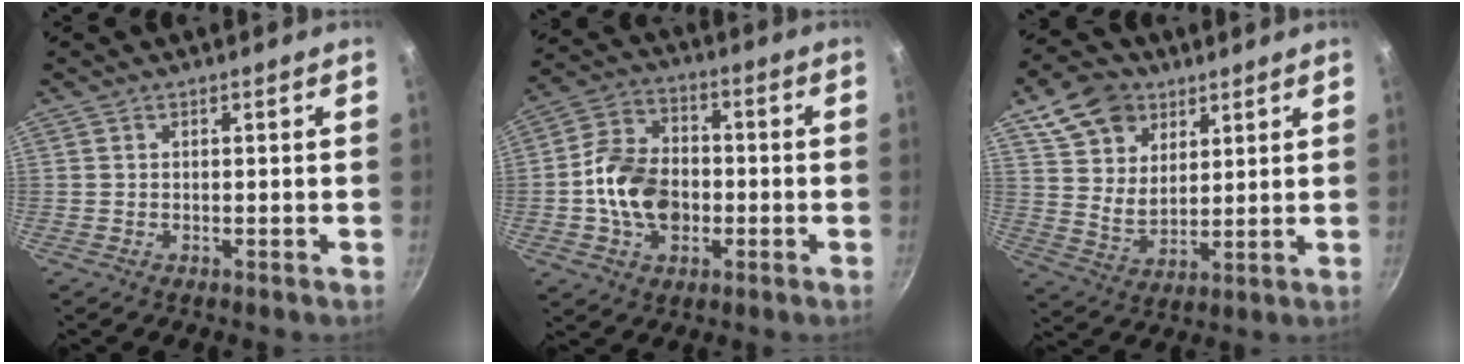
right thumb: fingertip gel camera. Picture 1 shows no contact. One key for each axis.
{"total": 12.8, "fx": -2.0, "fy": 9.3, "fz": 8.6, "tx": -0.132, "ty": 0.025, "tz": -0.045}
{"total": 12.6, "fx": 6.9, "fy": 8.8, "fz": 5.9, "tx": -0.083, "ty": -0.018, "tz": 0.128}